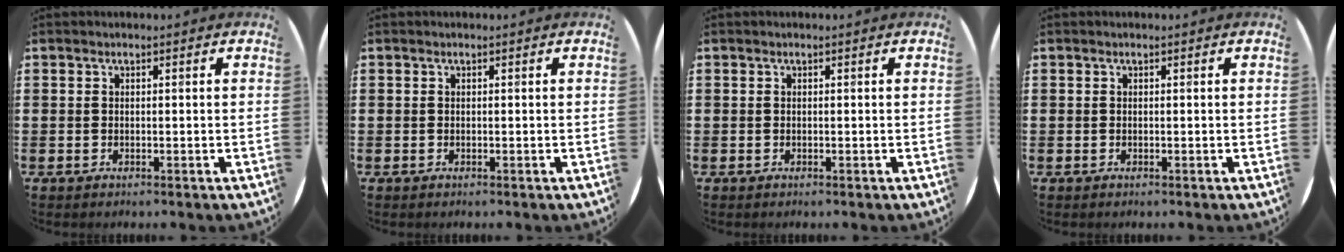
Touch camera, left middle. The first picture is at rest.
{"total": 0.0}
{"total": 0.0}
{"total": 0.0}